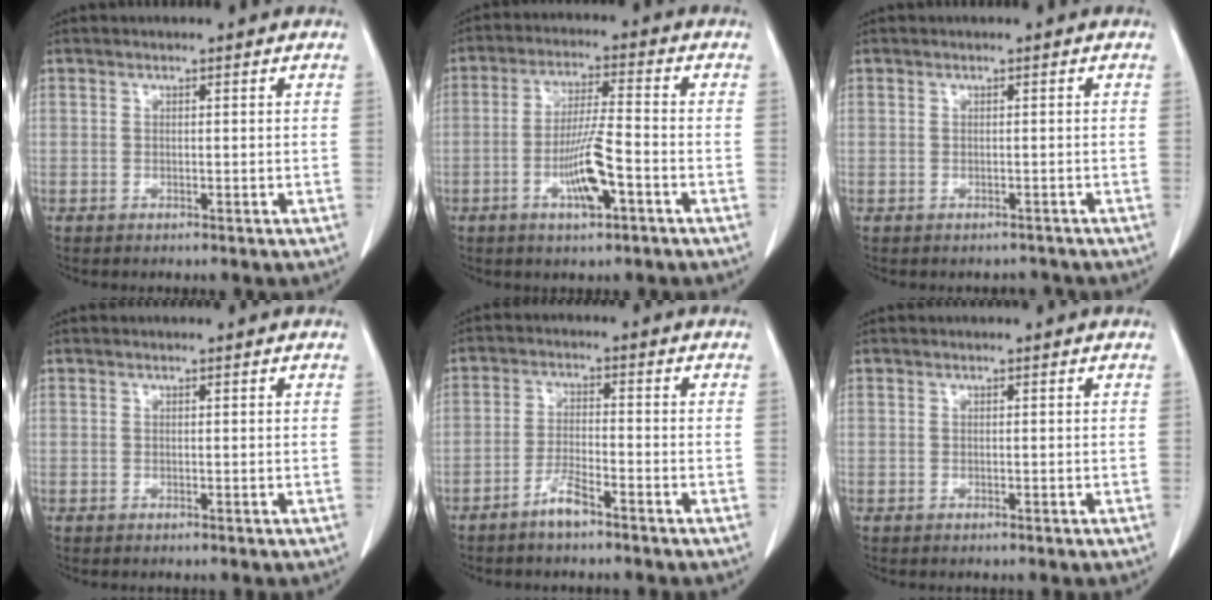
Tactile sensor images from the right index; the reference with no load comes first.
{"total": 8.1, "force": [-3.2, 0.9, 7.4], "torque": [-0.141, -0.001, -0.056]}
{"total": 1.4, "force": [-1.0, 0.9, -0.2], "torque": [0.002, 0.003, -0.013]}
{"total": 0.0}
{"total": 4.0, "force": [-3.0, 0.6, 2.5], "torque": [-0.049, 0.000, -0.057]}
{"total": 0.0}